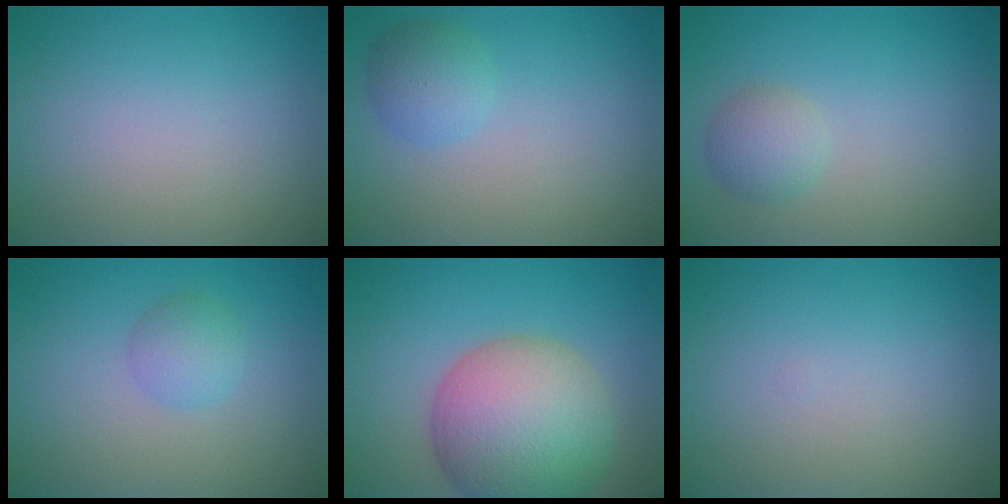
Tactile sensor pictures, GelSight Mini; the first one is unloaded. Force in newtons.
{"total": 2.5, "press": 2.5, "slide": 0.1}
{"total": 2.2, "press": 2.2, "slide": 0.1}
{"total": 2.0, "press": 2.0, "slide": 0.1}
{"total": 11.1, "press": 11.0, "slide": 0.7}
{"total": 0.0}